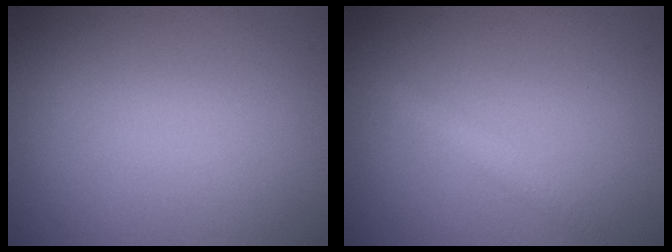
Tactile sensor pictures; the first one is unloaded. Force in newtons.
{"total": 1.0, "press": 1.0, "slide": 0.1}